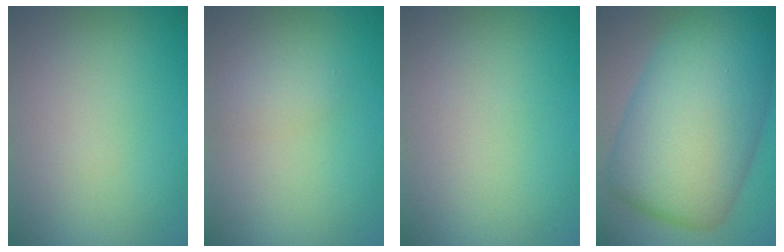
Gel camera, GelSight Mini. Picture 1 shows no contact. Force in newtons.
{"total": 1.2, "press": 1.2, "slide": 0.1}
{"total": 0.0}
{"total": 15.1, "press": 15.1, "slide": 0.1}